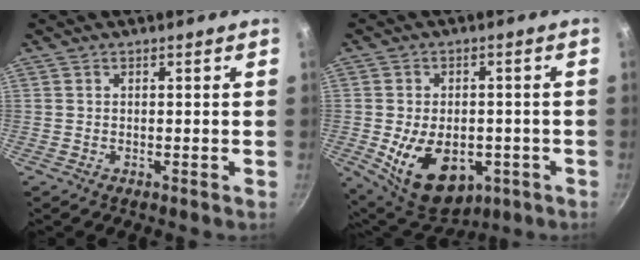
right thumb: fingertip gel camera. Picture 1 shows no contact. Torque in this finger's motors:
{"motor_torque": [-0.13, 0.96, 0.81, 0.33, 0.07]}